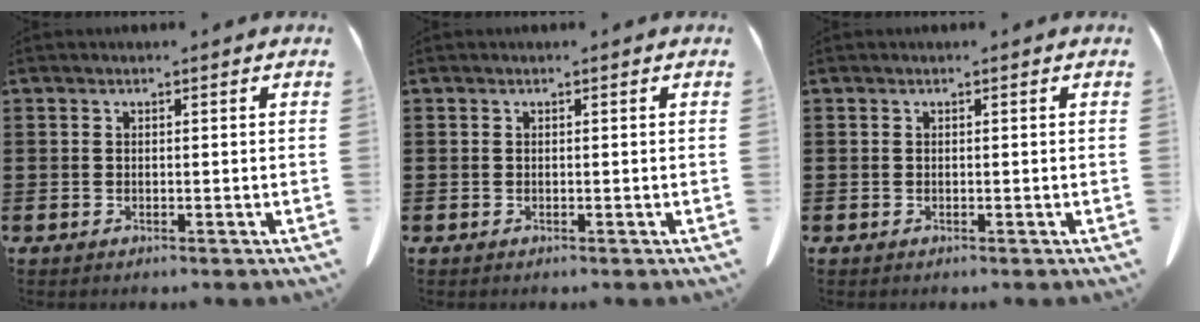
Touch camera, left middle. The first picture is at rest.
{"total": 0.0}
{"total": 0.0}